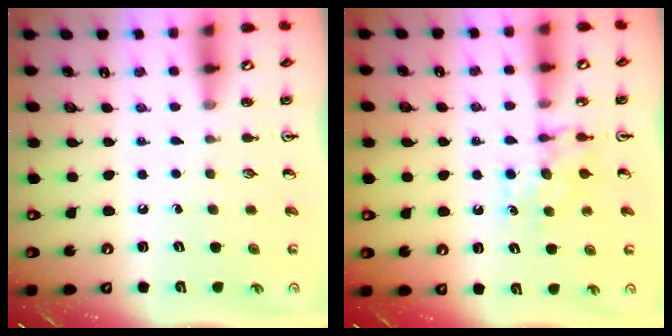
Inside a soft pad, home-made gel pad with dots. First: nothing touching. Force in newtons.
{"total": 7.3, "press": 7.2, "slide": 0.7}